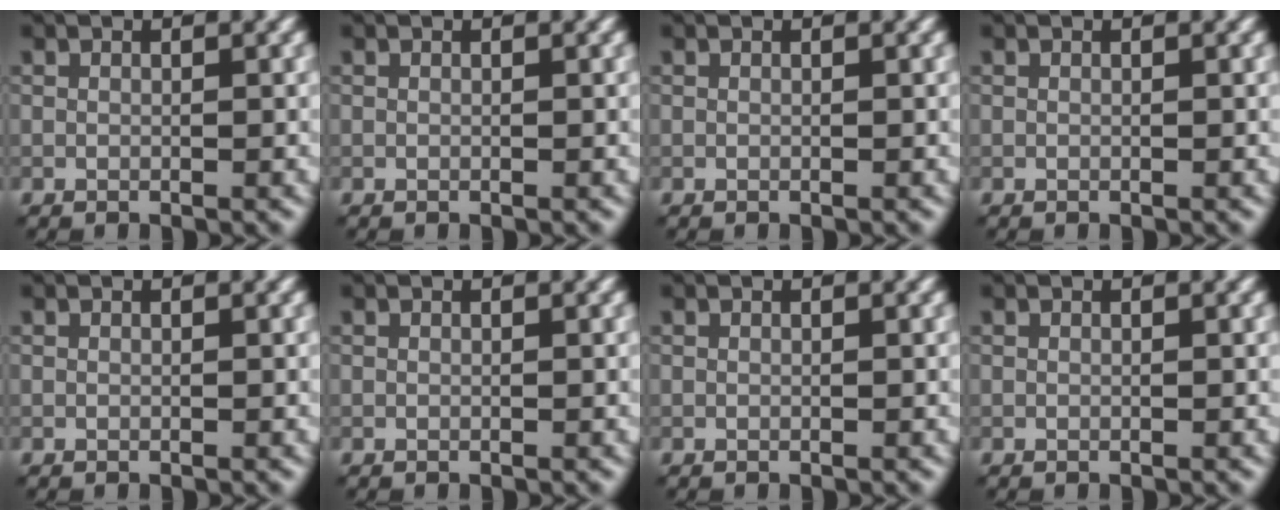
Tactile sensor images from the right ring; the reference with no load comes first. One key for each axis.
{"total": 0.0}
{"total": 0.0}
{"total": 0.0}
{"total": 0.0}
{"total": 0.0}
{"total": 0.0}
{"total": 0.0}